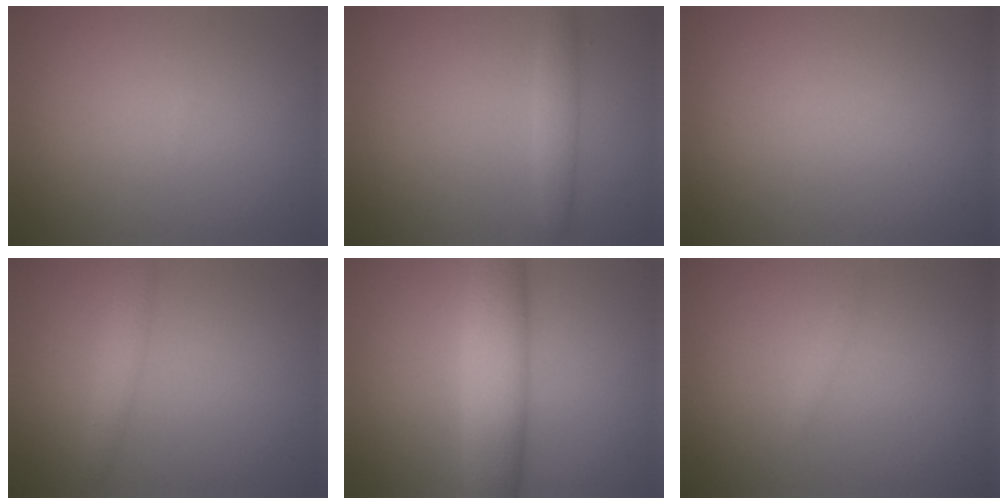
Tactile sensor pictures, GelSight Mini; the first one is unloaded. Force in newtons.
{"total": 1.9, "press": 1.8, "slide": 0.1}
{"total": 0.0}
{"total": 1.8, "press": 1.7, "slide": 0.2}
{"total": 6.5, "press": 6.5, "slide": 0.2}
{"total": 0.6, "press": 0.6, "slide": 0.0}